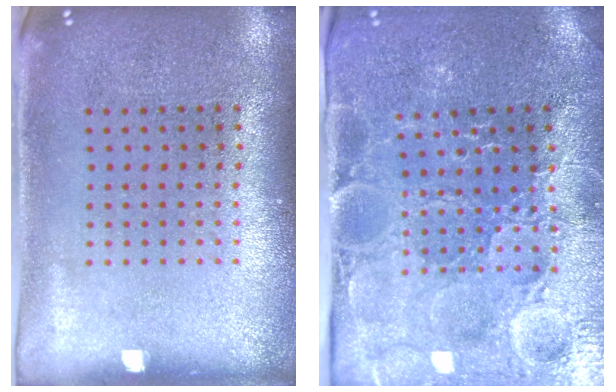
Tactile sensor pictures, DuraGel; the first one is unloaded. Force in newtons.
{"total": 3.8, "press": 3.7, "slide": 0.5}